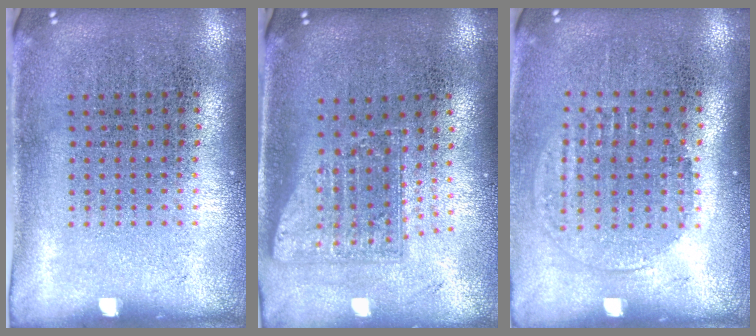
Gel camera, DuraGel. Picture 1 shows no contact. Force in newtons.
{"total": 1.7, "press": 1.3, "slide": 1.0}
{"total": 1.4, "press": 1.2, "slide": 0.6}